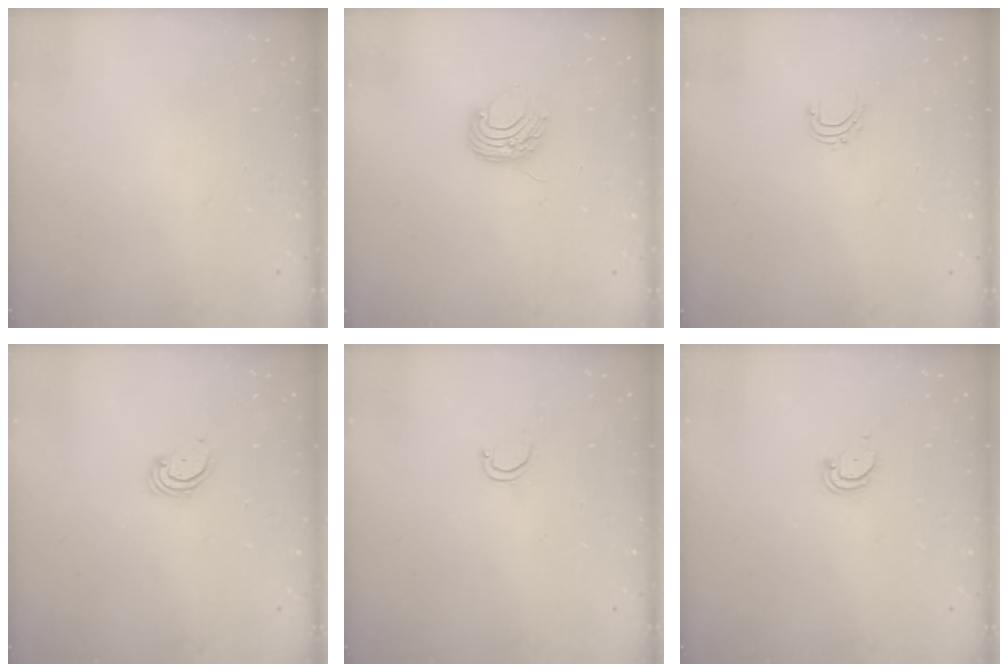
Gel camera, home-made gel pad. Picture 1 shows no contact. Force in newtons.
{"total": 7.5, "press": 7.4, "slide": 0.7}
{"total": 4.5, "press": 4.5, "slide": 0.3}
{"total": 2.3, "press": 2.3, "slide": 0.2}
{"total": 2.8, "press": 2.8, "slide": 0.2}
{"total": 2.7, "press": 2.7, "slide": 0.2}